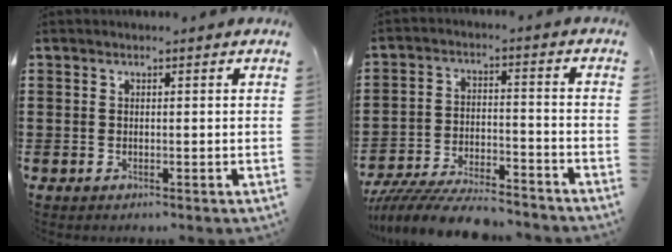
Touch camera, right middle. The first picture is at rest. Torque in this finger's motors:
{"motor_torque": [0.67, -0.17, 0.24, 0.21]}